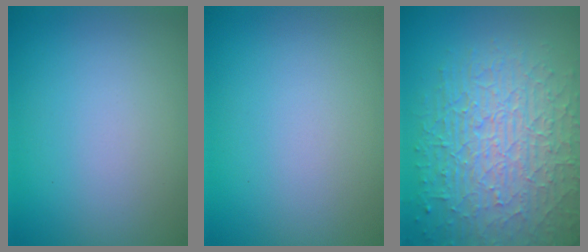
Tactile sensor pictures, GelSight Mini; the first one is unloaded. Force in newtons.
{"total": 0.0}
{"total": 10.0, "press": 6.5, "slide": 7.6}